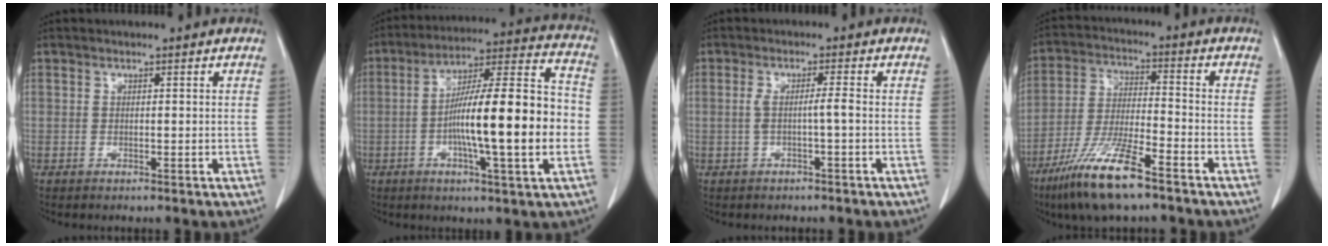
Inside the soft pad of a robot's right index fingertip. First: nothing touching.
{"total": 19.1, "force": [-3.0, 1.9, 18.8], "torque": [-0.306, 0.013, -0.051]}
{"total": 2.7, "force": [-0.3, -0.2, 2.6], "torque": [-0.049, 0.005, -0.005]}
{"total": 12.7, "force": [-8.4, 1.7, 9.4], "torque": [-0.193, -0.028, -0.154]}